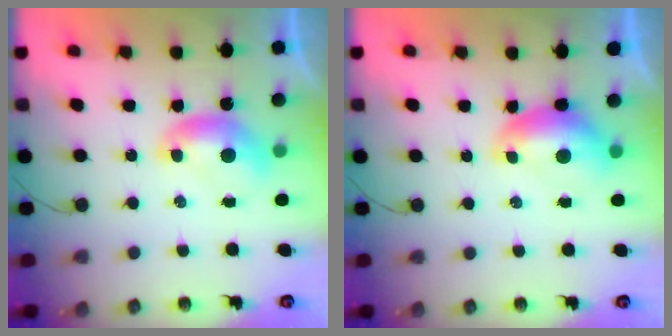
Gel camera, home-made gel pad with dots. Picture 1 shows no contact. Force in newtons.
{"total": 0.9, "press": 0.7, "slide": 0.5}